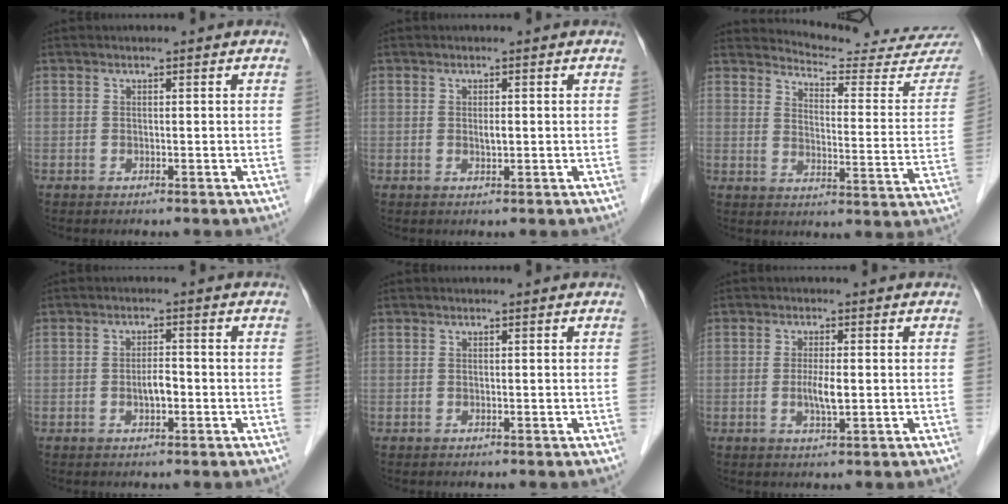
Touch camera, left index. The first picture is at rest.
{"total": 1.0, "force": [-0.1, 0.3, 1.0], "torque": [-0.018, -0.005, -0.001]}
{"total": 17.1, "force": [16.9, 0.9, 2.0], "torque": [-0.019, -0.112, 0.185]}
{"total": 2.5, "force": [-0.9, 0.9, 2.2], "torque": [-0.037, 0.001, -0.015]}
{"total": 0.0}
{"total": 3.1, "force": [-0.5, 0.4, 3.0], "torque": [-0.061, -0.008, -0.008]}